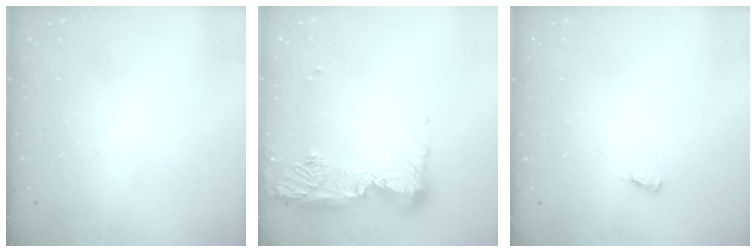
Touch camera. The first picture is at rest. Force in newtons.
{"total": 17.6, "press": 16.5, "slide": 6.2}
{"total": 2.6, "press": 2.4, "slide": 1.0}